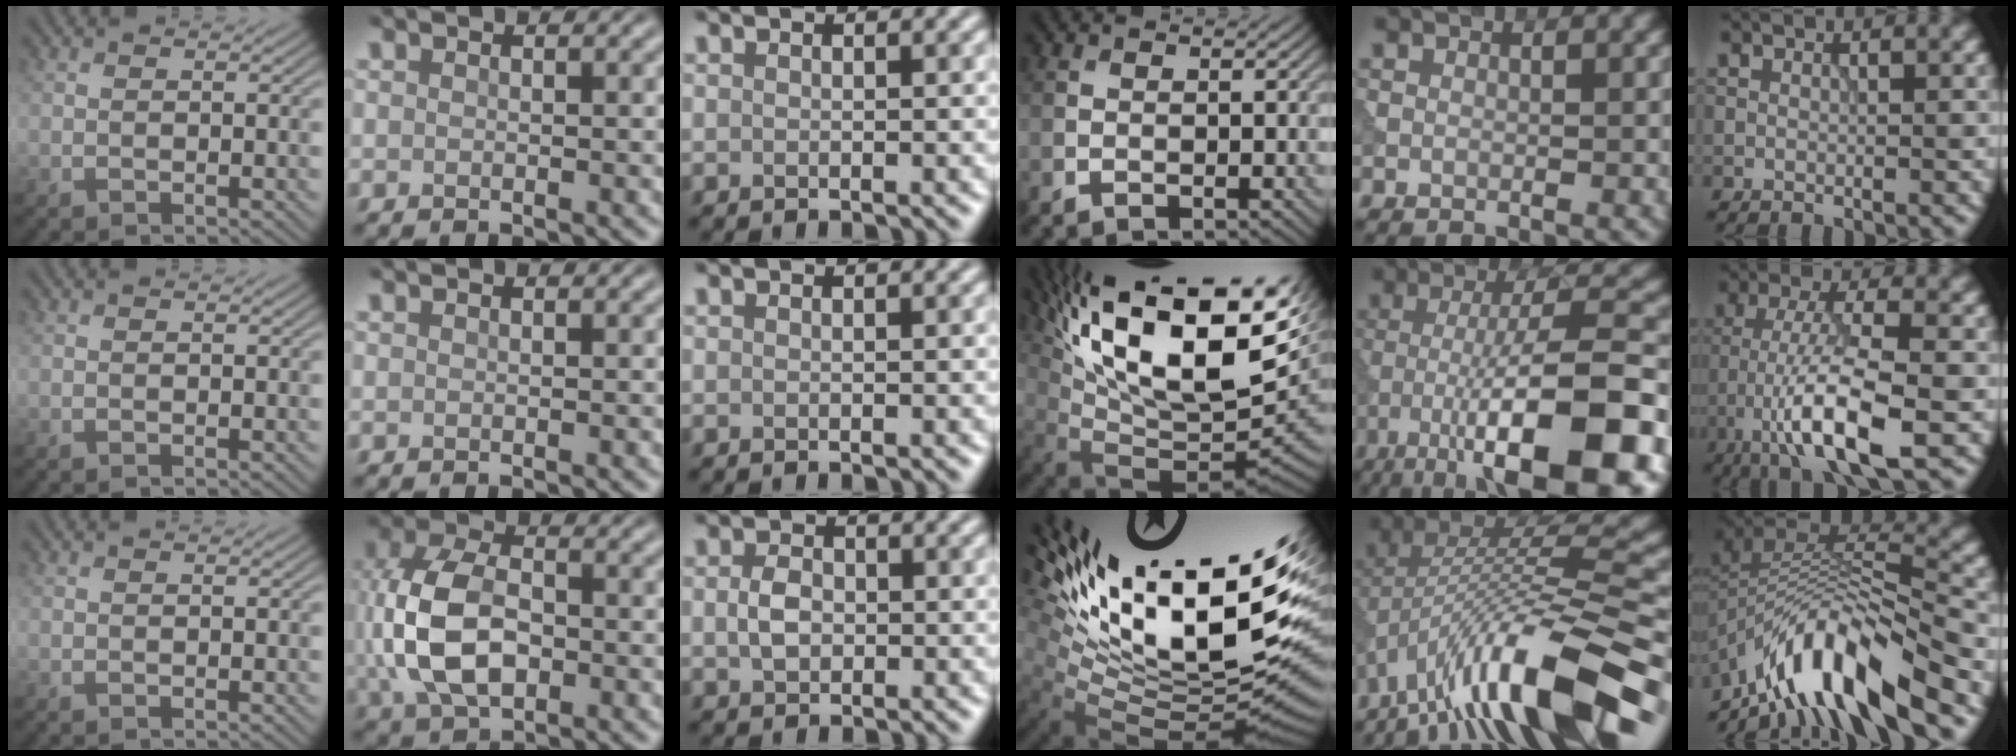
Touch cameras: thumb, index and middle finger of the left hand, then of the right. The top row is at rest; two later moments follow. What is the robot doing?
{"motion": "dispense", "object": "syringe"}